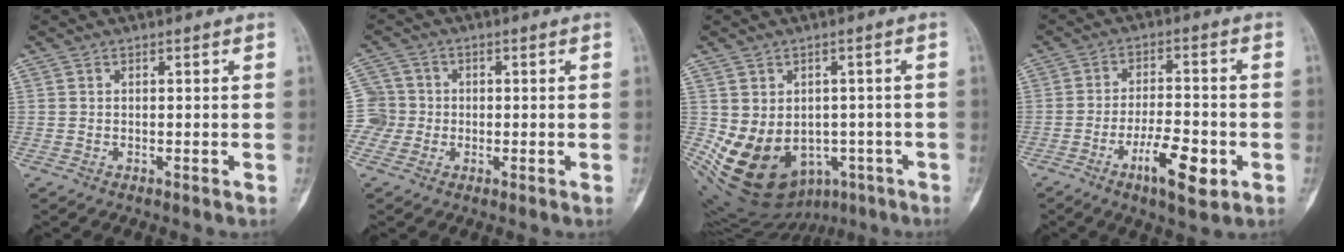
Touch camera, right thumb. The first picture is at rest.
{"total": 5.4, "force": [-0.6, 5.4, 0.3], "torque": [0.016, 0.014, -0.018]}
{"total": 15.8, "force": [-4.6, 12.4, 8.6], "torque": [-0.136, 0.013, -0.043]}
{"total": 9.7, "force": [-4.1, 3.3, 8.2], "torque": [-0.132, 0.017, -0.067]}